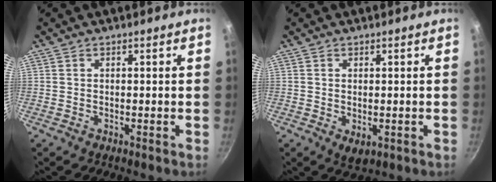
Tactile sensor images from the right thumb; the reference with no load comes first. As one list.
[{"total": 3.1, "force": [-0.5, 1.9, 2.5], "torque": [-0.037, -0.012, -0.004]}]